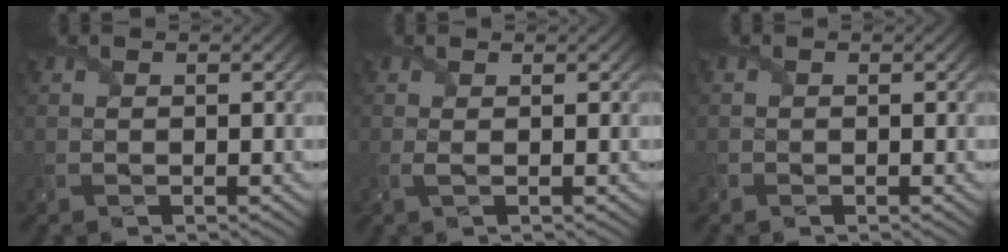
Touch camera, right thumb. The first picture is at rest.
{"total": 0.7, "force": [0.0, 0.0, 0.7], "torque": [-0.020, 0.003, -0.001]}
{"total": 0.7, "force": [-0.4, 0.6, 0.0], "torque": [0.002, -0.005, -0.008]}